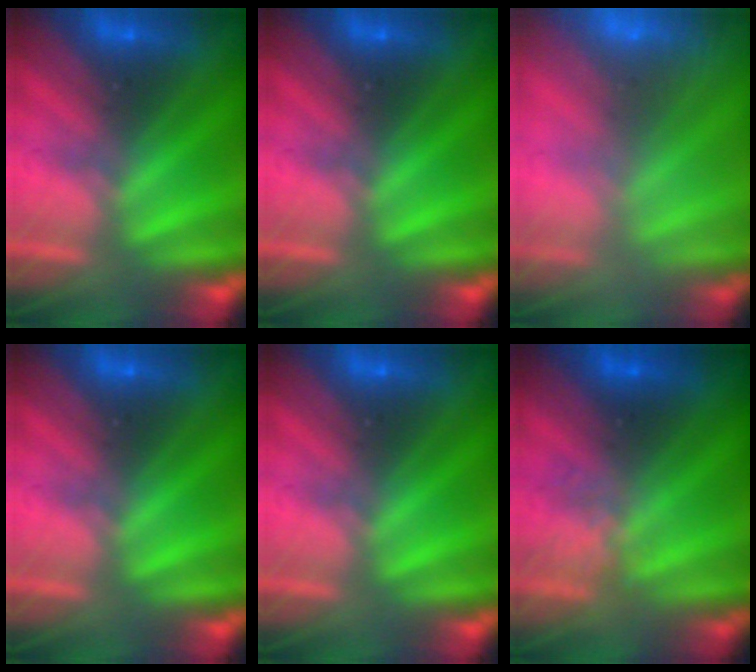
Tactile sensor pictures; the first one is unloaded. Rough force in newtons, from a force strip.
{"total": 0.0}
{"total": 8.6}
{"total": 0.0}
{"total": 0.0}
{"total": 1.9}